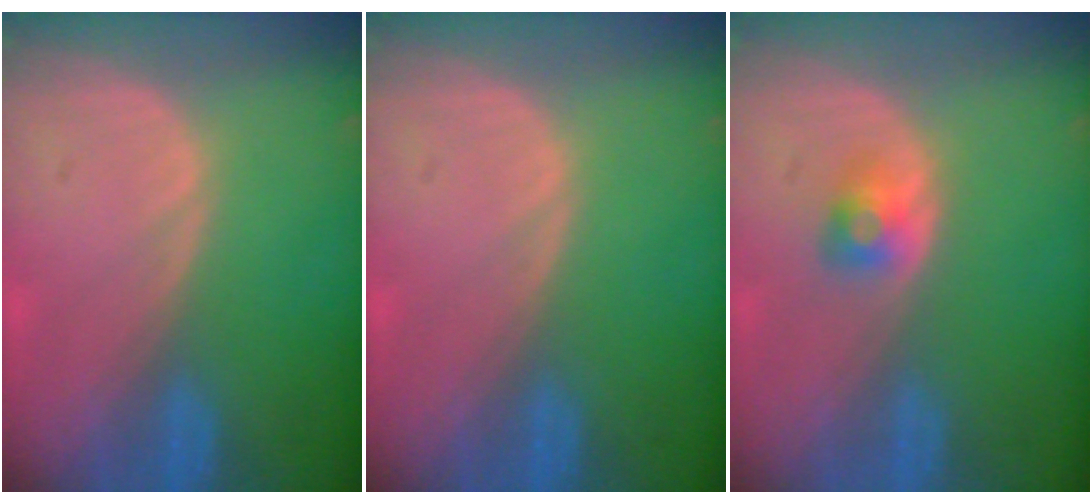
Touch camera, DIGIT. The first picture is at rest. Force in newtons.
{"total": 0.0}
{"total": 2.6, "press": 2.4, "slide": 1.2}